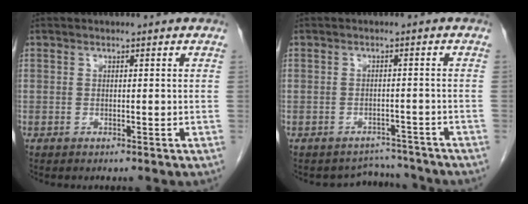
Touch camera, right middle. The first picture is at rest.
{"total": 3.8, "force": [-3.6, 0.9, -1.2], "torque": [0.013, 0.014, -0.045]}